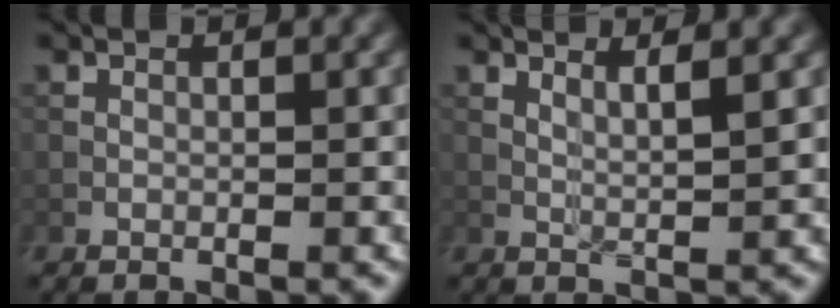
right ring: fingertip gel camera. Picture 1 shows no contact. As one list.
[{"total": 2.1, "force": [1.4, 0.4, 1.6], "torque": [-0.024, -0.002, 0.017]}]